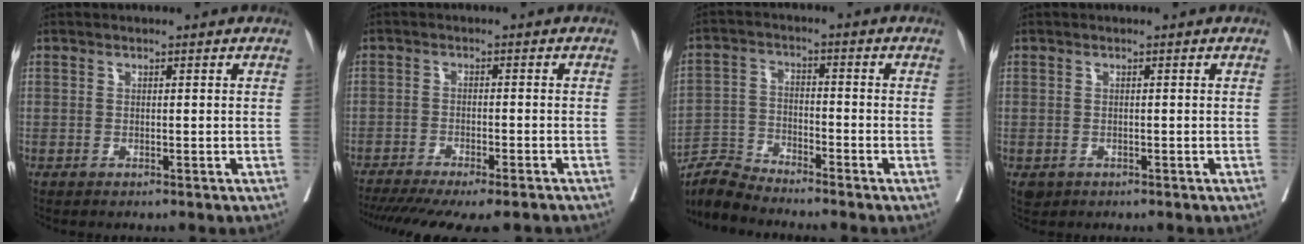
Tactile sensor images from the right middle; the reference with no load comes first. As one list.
[{"total": 16.5, "force": [-13.8, 3.2, 8.5], "torque": [-0.159, -0.029, -0.191]}, {"total": 5.6, "force": [-5.6, -0.2, -0.2], "torque": [-0.003, -0.007, -0.111]}, {"total": 1.3, "force": [-0.6, 1.1, 0.5], "torque": [-0.010, 0.001, -0.001]}]